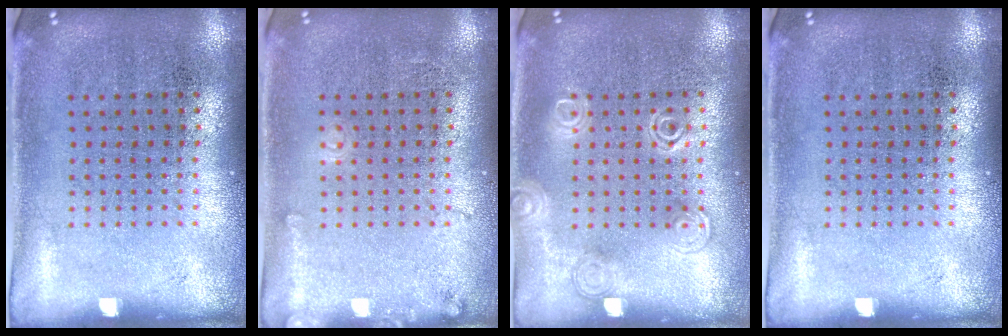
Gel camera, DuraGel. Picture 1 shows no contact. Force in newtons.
{"total": 1.2, "press": 1.2, "slide": 0.1}
{"total": 1.9, "press": 1.9, "slide": 0.4}
{"total": 0.0}